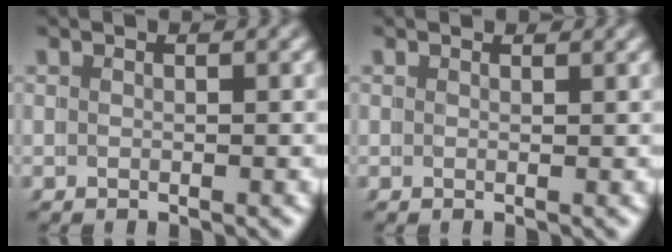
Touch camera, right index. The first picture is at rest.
{"total": 0.5, "force": [0.5, 0.0, 0.2], "torque": [-0.005, -0.005, 0.008]}